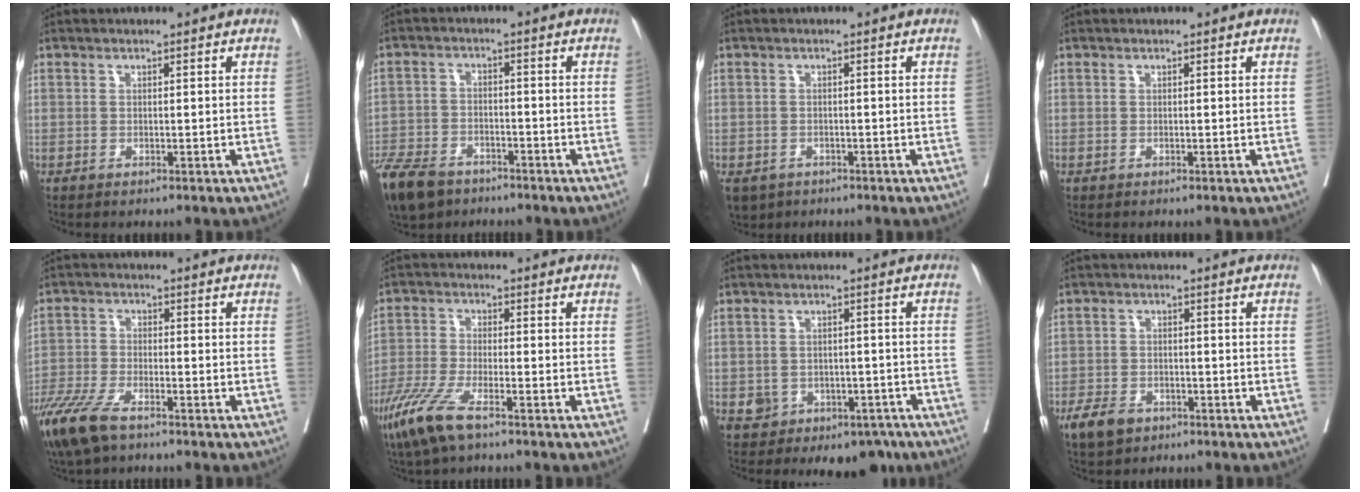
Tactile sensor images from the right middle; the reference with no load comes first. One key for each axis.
{"total": 11.6, "fx": -8.7, "fy": 5.8, "fz": 5.2, "tx": -0.117, "ty": -0.015, "tz": -0.150}
{"total": 5.2, "fx": -3.3, "fy": 3.8, "fz": 1.4, "tx": -0.026, "ty": -0.001, "tz": -0.049}
{"total": 0.0}
{"total": 9.0, "fx": -6.4, "fy": 2.6, "fz": 5.7, "tx": -0.117, "ty": -0.019, "tz": -0.121}
{"total": 8.2, "fx": -5.3, "fy": 1.5, "fz": 6.1, "tx": -0.135, "ty": -0.019, "tz": -0.102}
{"total": 8.3, "fx": -4.4, "fy": 6.4, "fz": 2.7, "tx": -0.031, "ty": 0.021, "tz": -0.047}
{"total": 5.1, "fx": -3.2, "fy": 3.2, "fz": 2.4, "tx": -0.046, "ty": -0.001, "tz": -0.052}